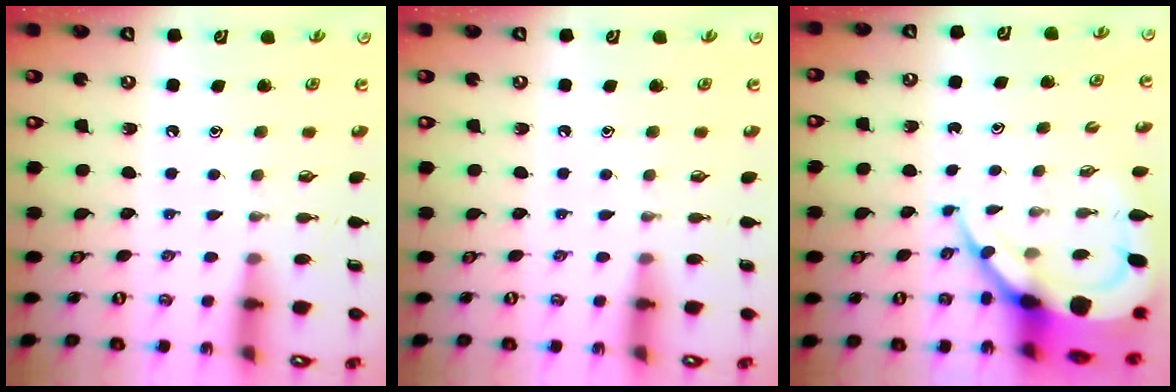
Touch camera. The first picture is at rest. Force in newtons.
{"total": 0.0}
{"total": 11.4, "press": 11.3, "slide": 1.2}